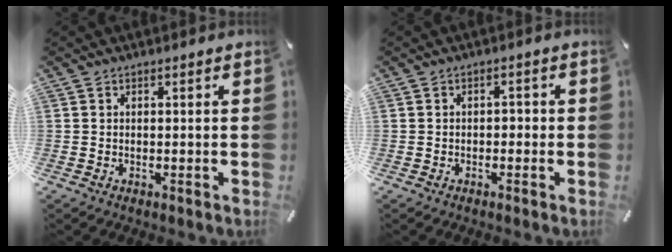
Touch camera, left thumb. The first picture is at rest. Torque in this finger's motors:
{"motor_torque": [0.01, 0.01, -0.05, 0.11, 0.00]}